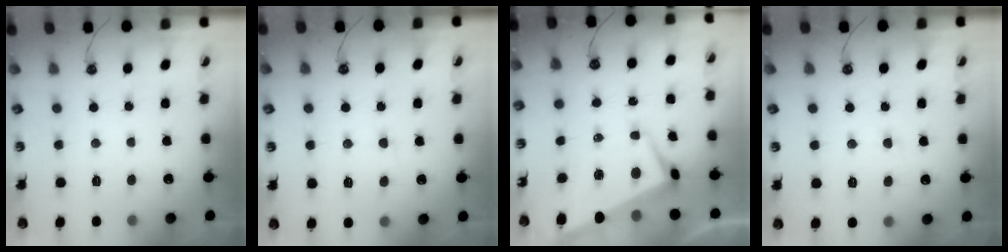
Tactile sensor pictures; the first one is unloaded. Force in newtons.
{"total": 0.9, "press": 0.3, "slide": 0.8}
{"total": 1.1, "press": 0.3, "slide": 1.1}
{"total": 0.8, "press": 0.6, "slide": 0.5}